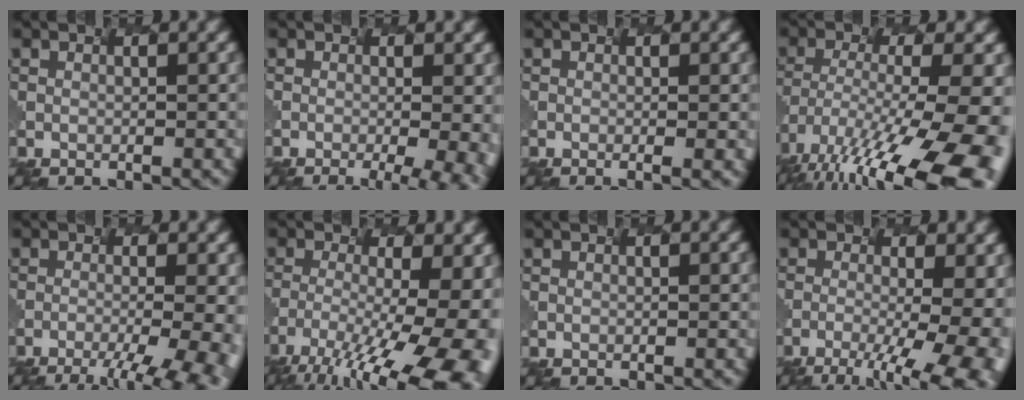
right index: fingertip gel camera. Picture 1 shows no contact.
{"total": 6.5, "force": [-2.0, 2.2, 5.8], "torque": [-0.036, -0.003, 0.004]}
{"total": 1.4, "force": [-0.5, 0.0, 1.3], "torque": [-0.024, 0.003, 0.007]}
{"total": 15.2, "force": [-9.9, 4.0, 10.8], "torque": [-0.235, -0.045, -0.113]}
{"total": 7.9, "force": [-4.1, 2.3, 6.4], "torque": [-0.079, -0.011, -0.032]}
{"total": 15.3, "force": [-9.0, 4.6, 11.5], "torque": [-0.194, -0.036, -0.096]}
{"total": 0.0}
{"total": 9.4, "force": [-2.9, 3.8, 8.1], "torque": [-0.112, -0.011, -0.004]}